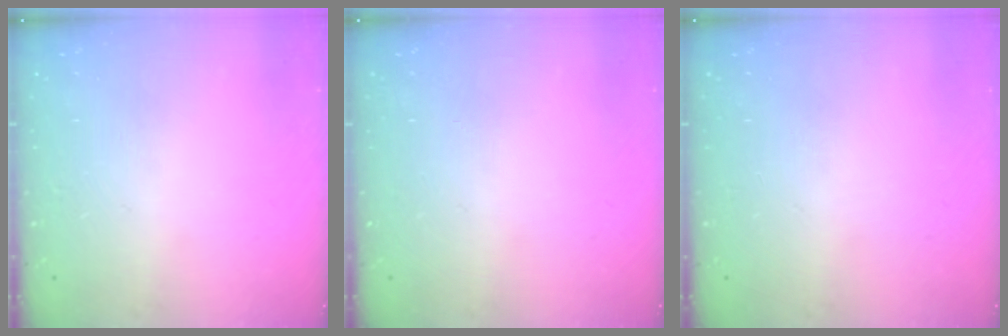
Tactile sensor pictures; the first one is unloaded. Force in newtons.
{"total": 0.0}
{"total": 0.0}